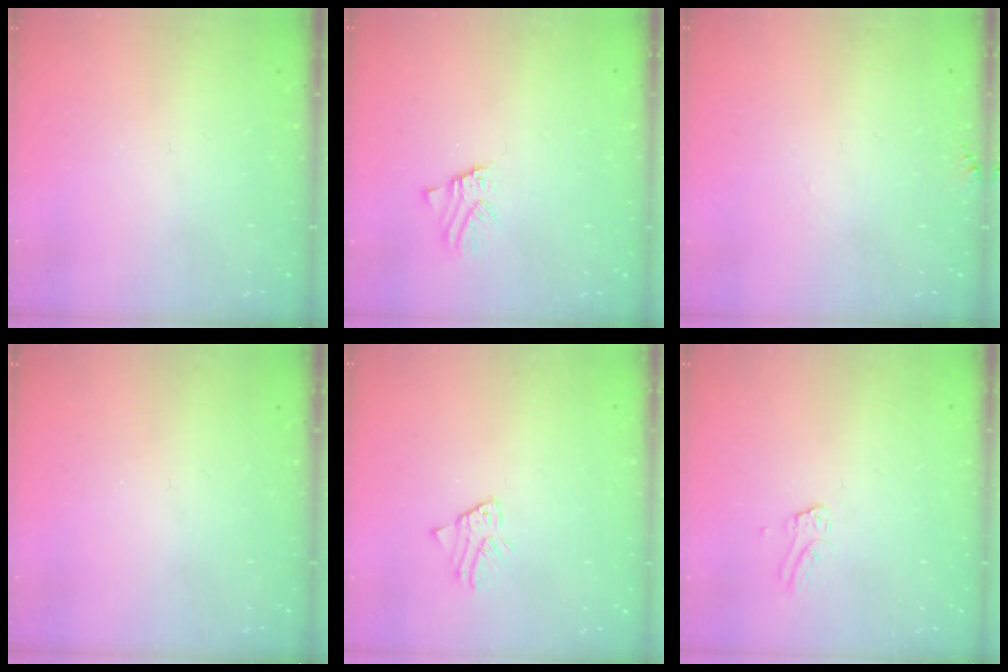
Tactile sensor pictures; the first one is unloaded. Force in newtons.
{"total": 1.6, "press": 1.6, "slide": 0.3}
{"total": 5.0, "press": 4.9, "slide": 0.5}
{"total": 0.0}
{"total": 1.2, "press": 1.2, "slide": 0.1}
{"total": 3.0, "press": 3.0, "slide": 0.1}